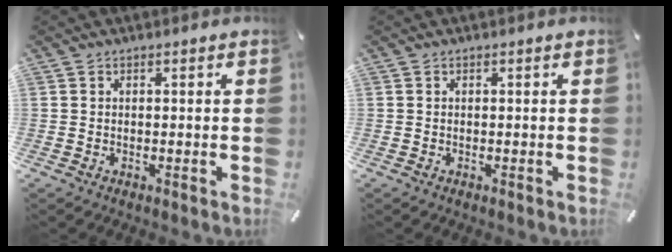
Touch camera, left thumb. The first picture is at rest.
{"total": 0.0}